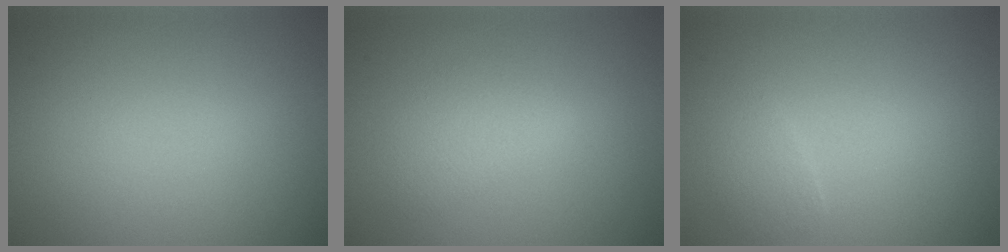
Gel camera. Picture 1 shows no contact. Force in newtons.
{"total": 2.0, "press": 2.0, "slide": 0.1}
{"total": 1.2, "press": 1.2, "slide": 0.1}